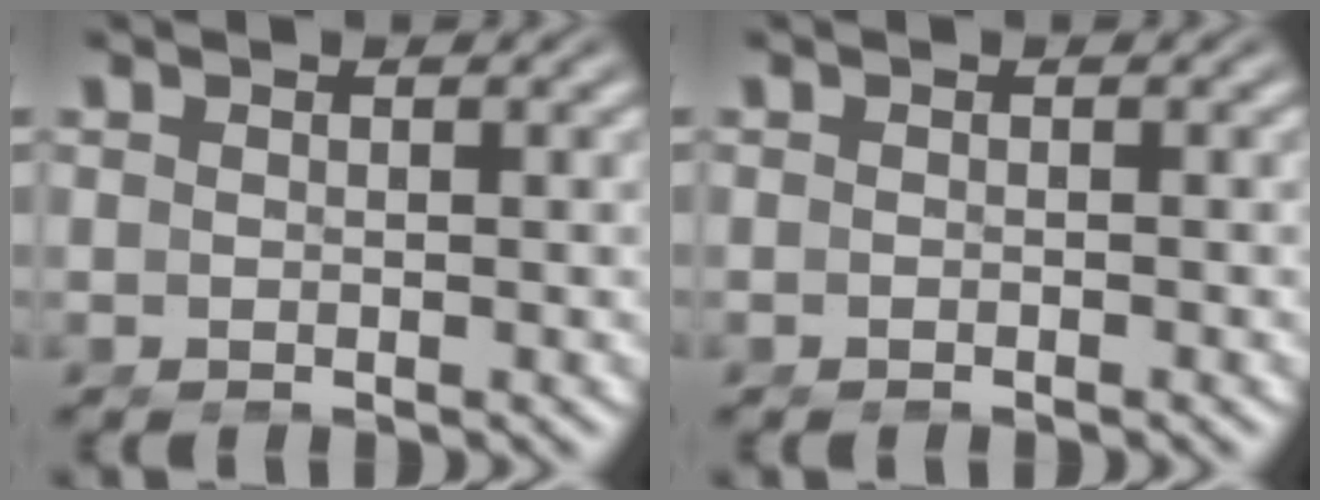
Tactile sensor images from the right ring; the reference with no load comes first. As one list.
[{"total": 0.6, "force": [-0.5, -0.2, 0.0], "torque": [-0.002, -0.001, -0.008]}]